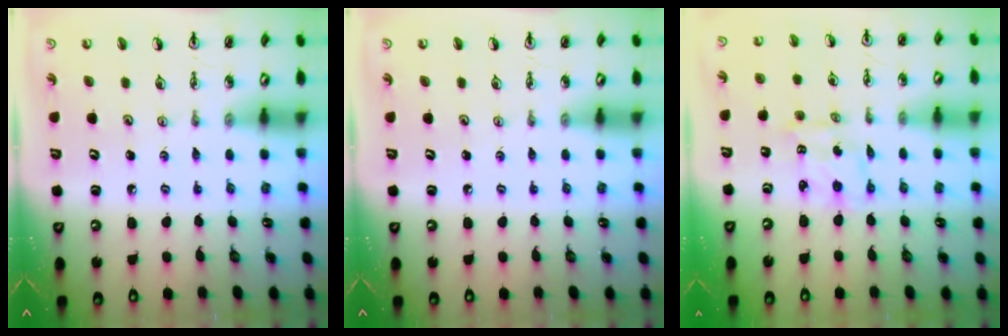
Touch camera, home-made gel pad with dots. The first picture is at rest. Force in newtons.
{"total": 0.0}
{"total": 1.7, "press": 1.7, "slide": 0.0}